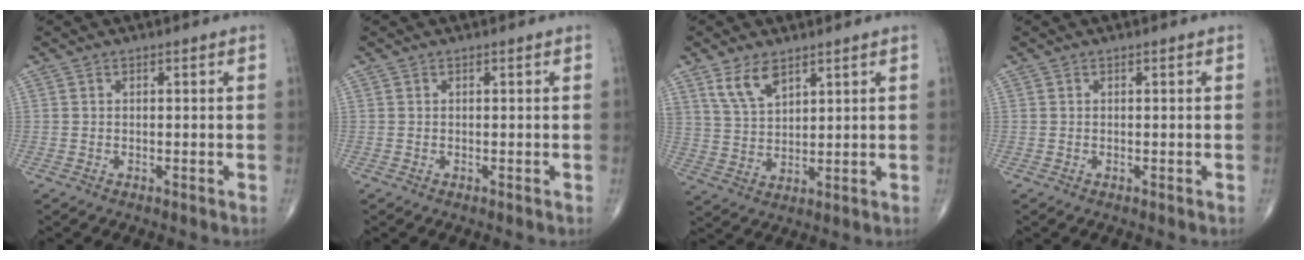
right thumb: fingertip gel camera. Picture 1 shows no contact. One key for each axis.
{"total": 0.0}
{"total": 6.6, "fx": 4.3, "fy": 3.2, "fz": 3.9, "tx": -0.066, "ty": -0.021, "tz": 0.091}
{"total": 0.0}